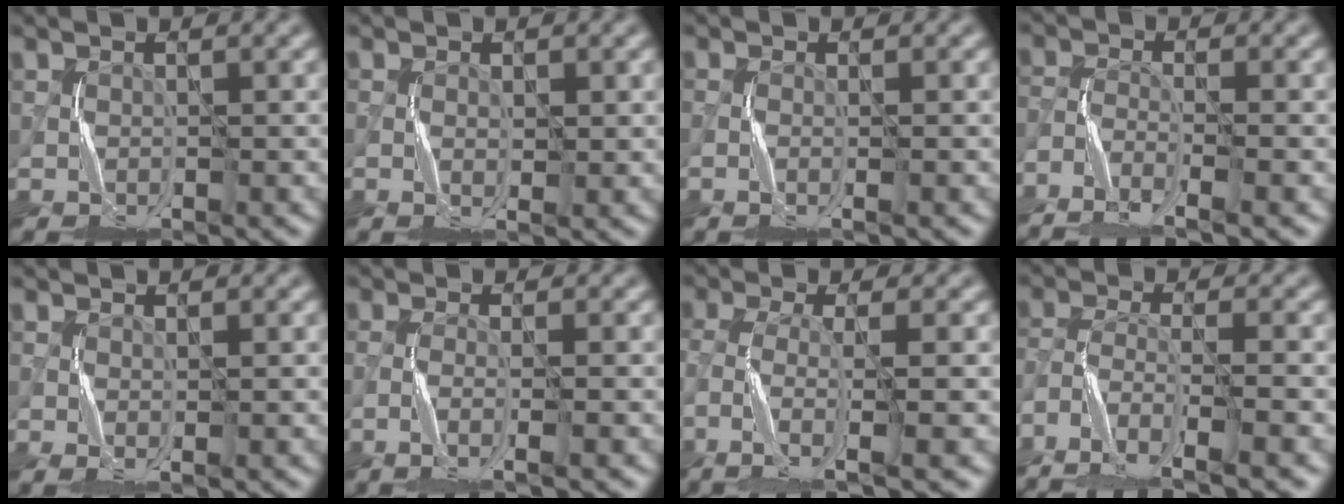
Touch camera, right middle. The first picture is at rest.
{"total": 1.0, "force": [-0.1, 0.4, 0.9], "torque": [-0.014, 0.000, -0.003]}
{"total": 0.9, "force": [-0.7, -0.3, 0.4], "torque": [-0.008, 0.001, -0.017]}
{"total": 4.5, "force": [-3.9, 0.5, 2.3], "torque": [-0.047, -0.008, -0.087]}
{"total": 1.0, "force": [-0.2, 0.3, 0.9], "torque": [-0.021, -0.002, -0.003]}
{"total": 2.0, "force": [-1.3, 0.1, 1.5], "torque": [-0.028, 0.001, -0.032]}
{"total": 5.5, "force": [-3.2, 0.9, 4.4], "torque": [-0.081, -0.007, -0.074]}
{"total": 7.3, "force": [-5.8, 1.3, 4.3], "torque": [-0.073, 0.001, -0.112]}